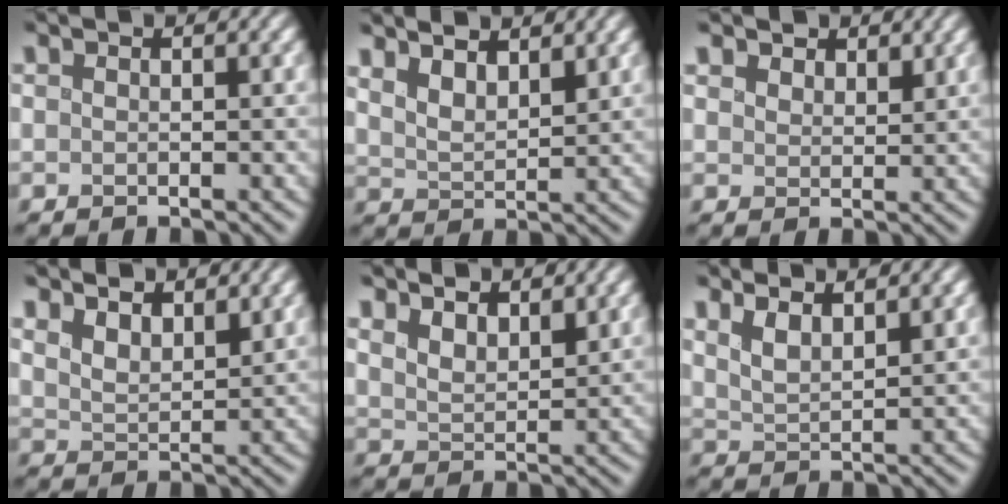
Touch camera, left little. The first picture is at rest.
{"total": 3.7, "force": [2.5, 1.4, 2.2], "torque": [-0.042, 0.009, 0.045]}
{"total": 2.9, "force": [2.5, 1.4, 0.6], "torque": [-0.026, 0.006, 0.040]}
{"total": 3.9, "force": [3.0, 1.6, 1.9], "torque": [-0.041, 0.007, 0.049]}
{"total": 3.5, "force": [2.7, 1.4, 1.7], "torque": [-0.038, 0.007, 0.047]}
{"total": 2.6, "force": [2.0, 0.7, 1.6], "torque": [-0.044, 0.001, 0.046]}